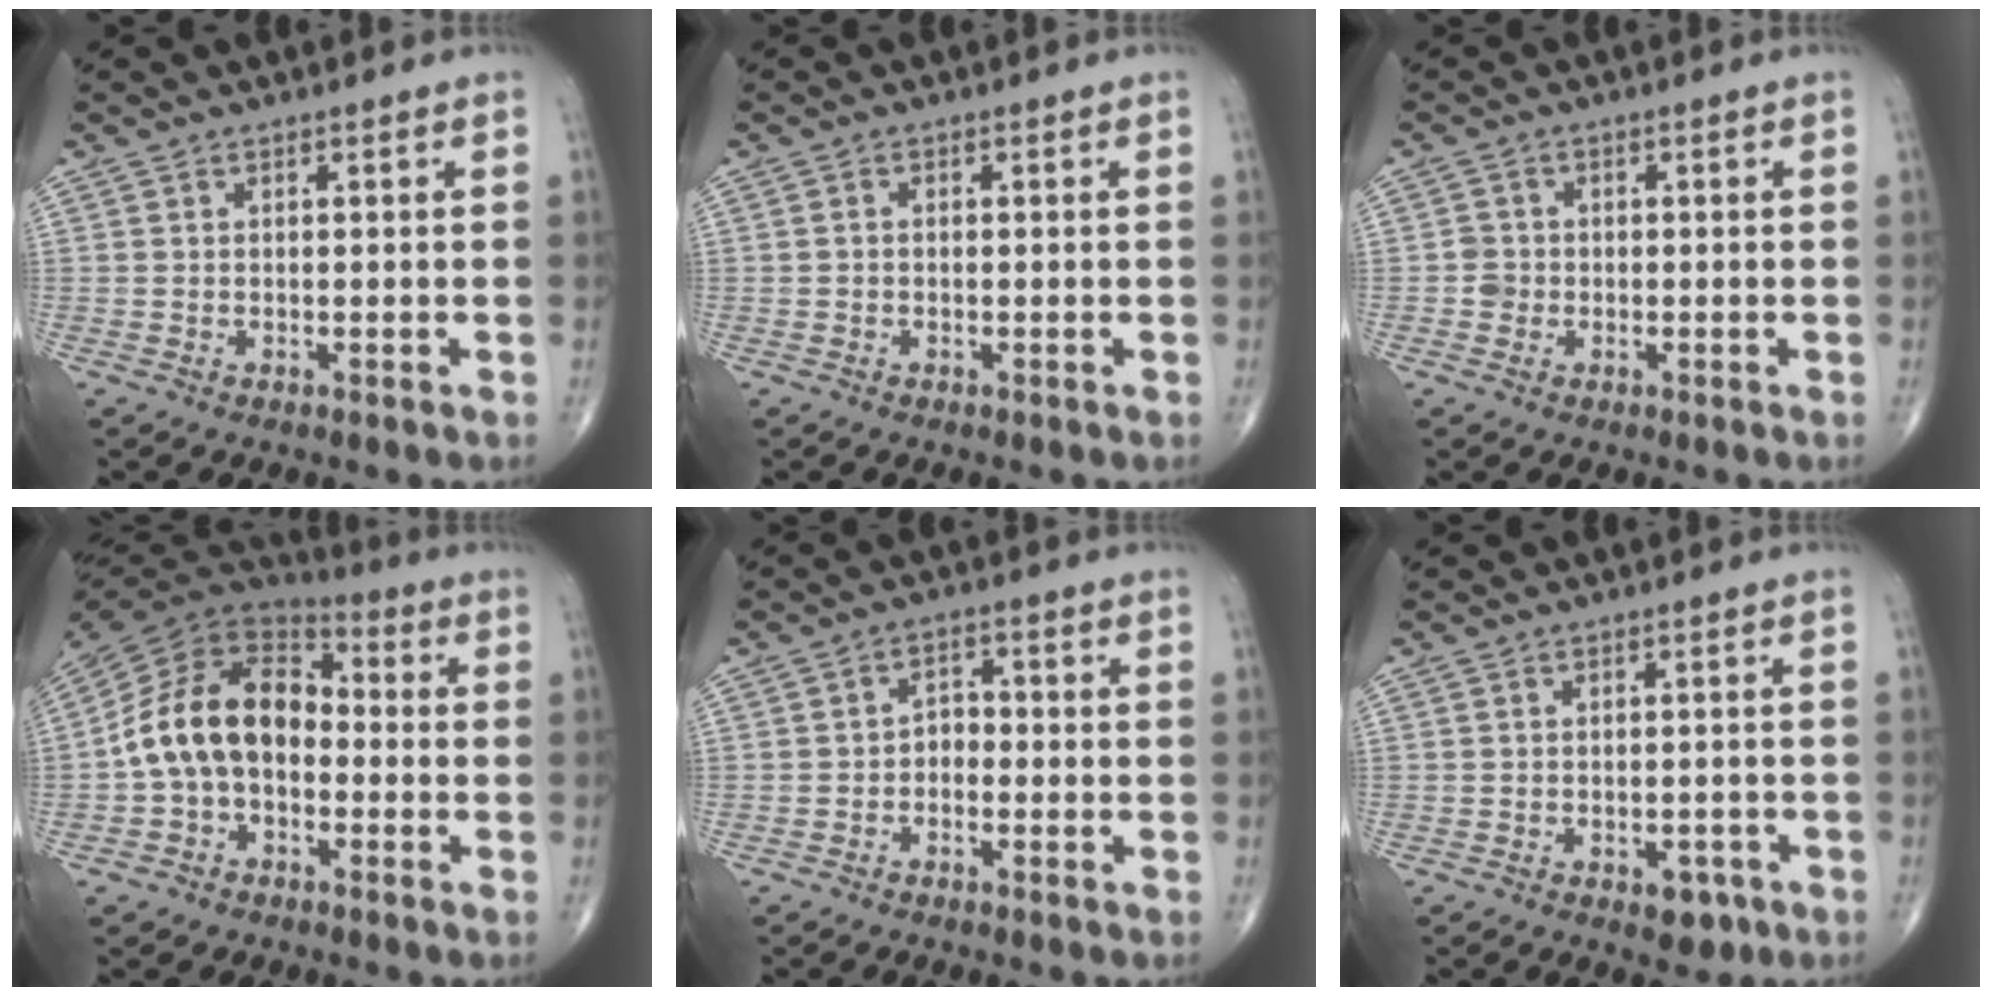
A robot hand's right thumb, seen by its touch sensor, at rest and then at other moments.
{"total": 0.6, "force": [-0.2, 0.4, 0.4], "torque": [-0.005, 0.001, -0.007]}
{"total": 2.2, "force": [-0.5, 2.0, 0.5], "torque": [0.005, 0.008, -0.012]}
{"total": 15.7, "force": [-2.0, 10.8, 11.2], "torque": [-0.187, 0.047, -0.047]}
{"total": 3.0, "force": [-1.2, 2.1, 1.7], "torque": [-0.009, 0.023, -0.032]}
{"total": 4.0, "force": [-2.1, 2.3, 2.5], "torque": [-0.018, 0.010, -0.022]}